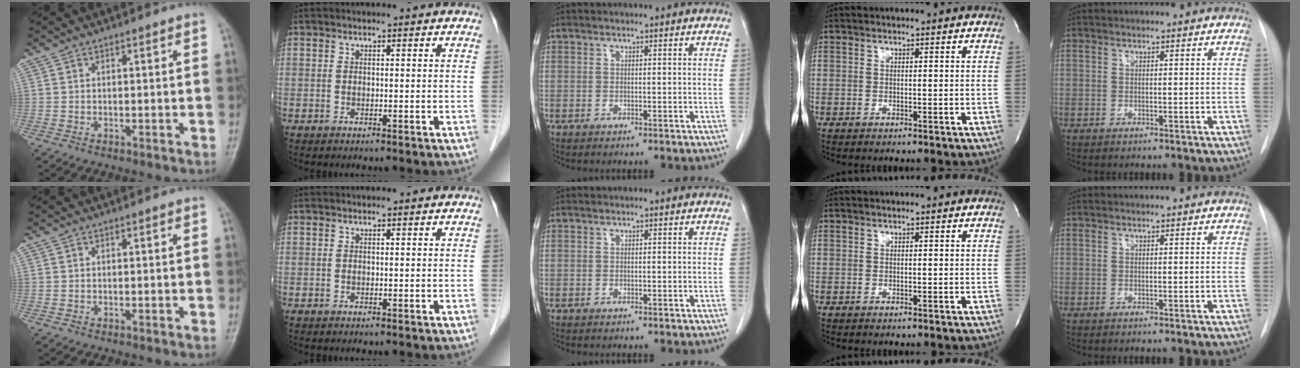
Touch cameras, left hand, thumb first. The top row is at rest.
{}